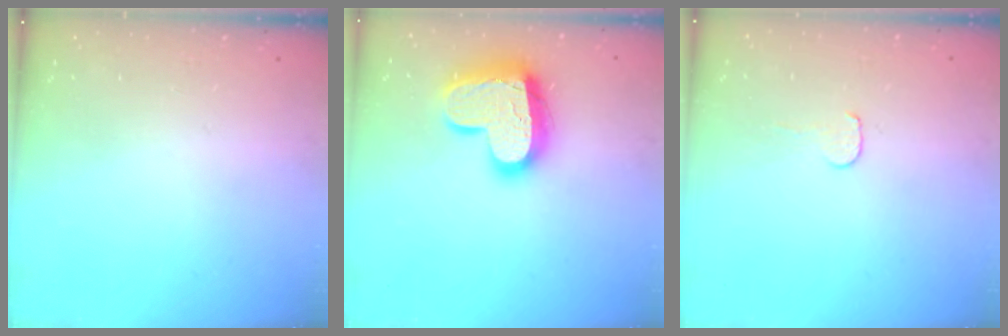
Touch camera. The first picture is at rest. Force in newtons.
{"total": 17.7, "press": 17.7, "slide": 1.0}
{"total": 3.5, "press": 3.5, "slide": 0.4}